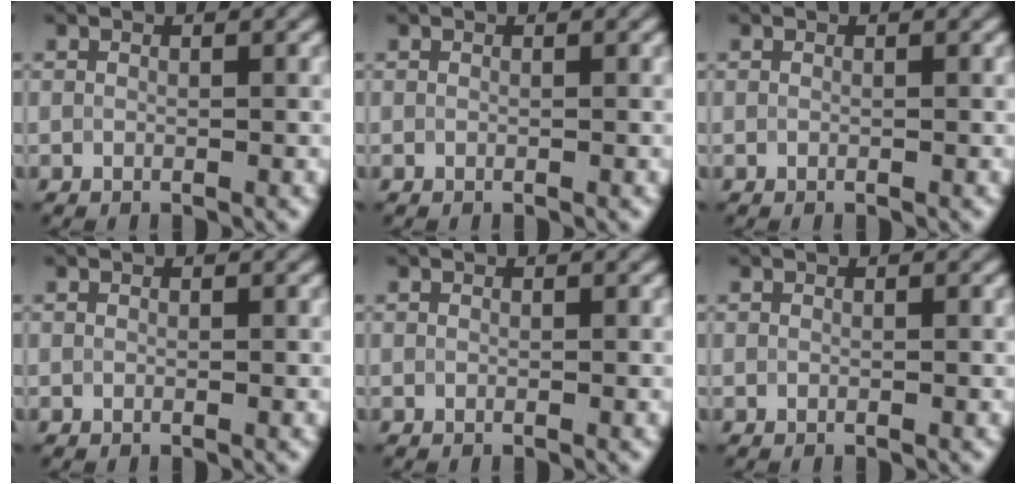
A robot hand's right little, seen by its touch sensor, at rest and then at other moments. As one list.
[{"total": 0.0}, {"total": 0.0}, {"total": 0.0}, {"total": 0.0}, {"total": 0.0}]